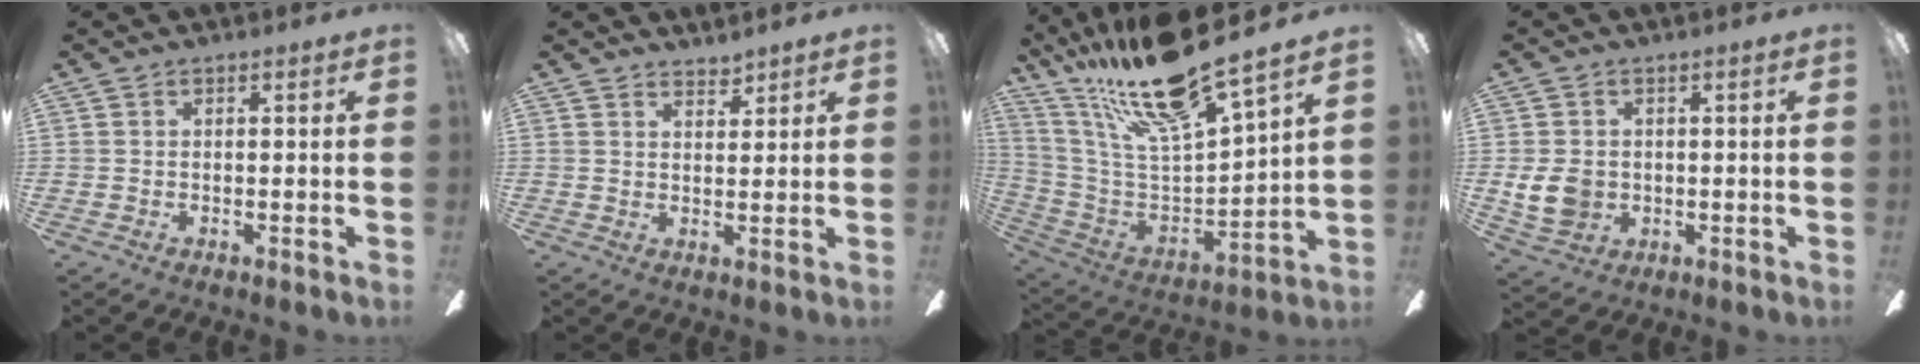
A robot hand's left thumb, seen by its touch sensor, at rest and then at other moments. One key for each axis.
{"total": 2.8, "fx": 2.8, "fy": 0.6, "fz": 0.2, "tx": 0.000, "ty": -0.018, "tz": 0.051}
{"total": 21.2, "fx": 17.2, "fy": 3.1, "fz": 12.0, "tx": -0.225, "ty": -0.113, "tz": 0.284}
{"total": 7.3, "fx": -0.3, "fy": 6.0, "fz": 4.1, "tx": -0.103, "ty": 0.005, "tz": -0.006}